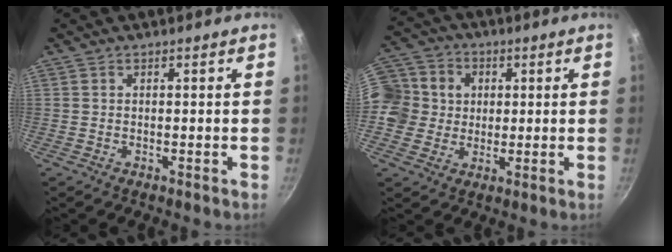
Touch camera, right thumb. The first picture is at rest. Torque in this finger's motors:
{"motor_torque": [0.16, 0.24, 0.04, -0.02, 0.12]}